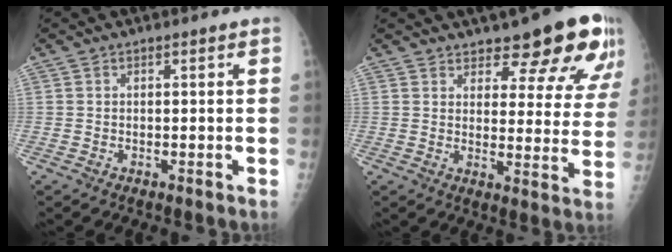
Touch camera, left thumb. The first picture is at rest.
{"total": 14.7, "force": [10.7, 5.2, 8.6], "torque": [-0.060, -0.067, 0.125]}